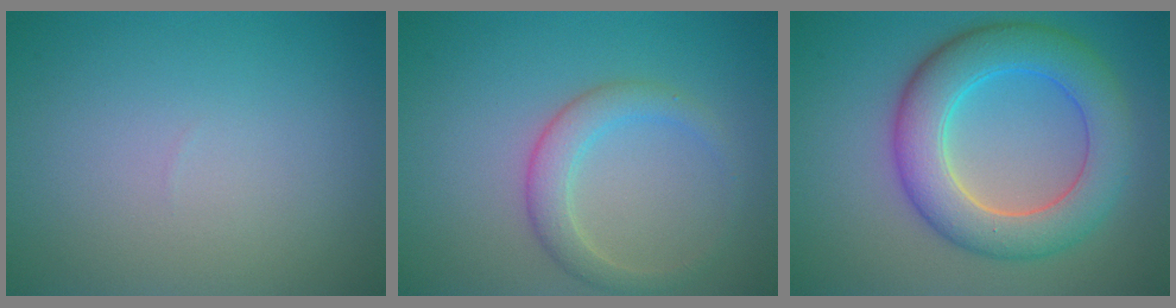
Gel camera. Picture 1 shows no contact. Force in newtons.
{"total": 2.8, "press": 2.8, "slide": 0.0}
{"total": 7.5, "press": 7.5, "slide": 0.5}